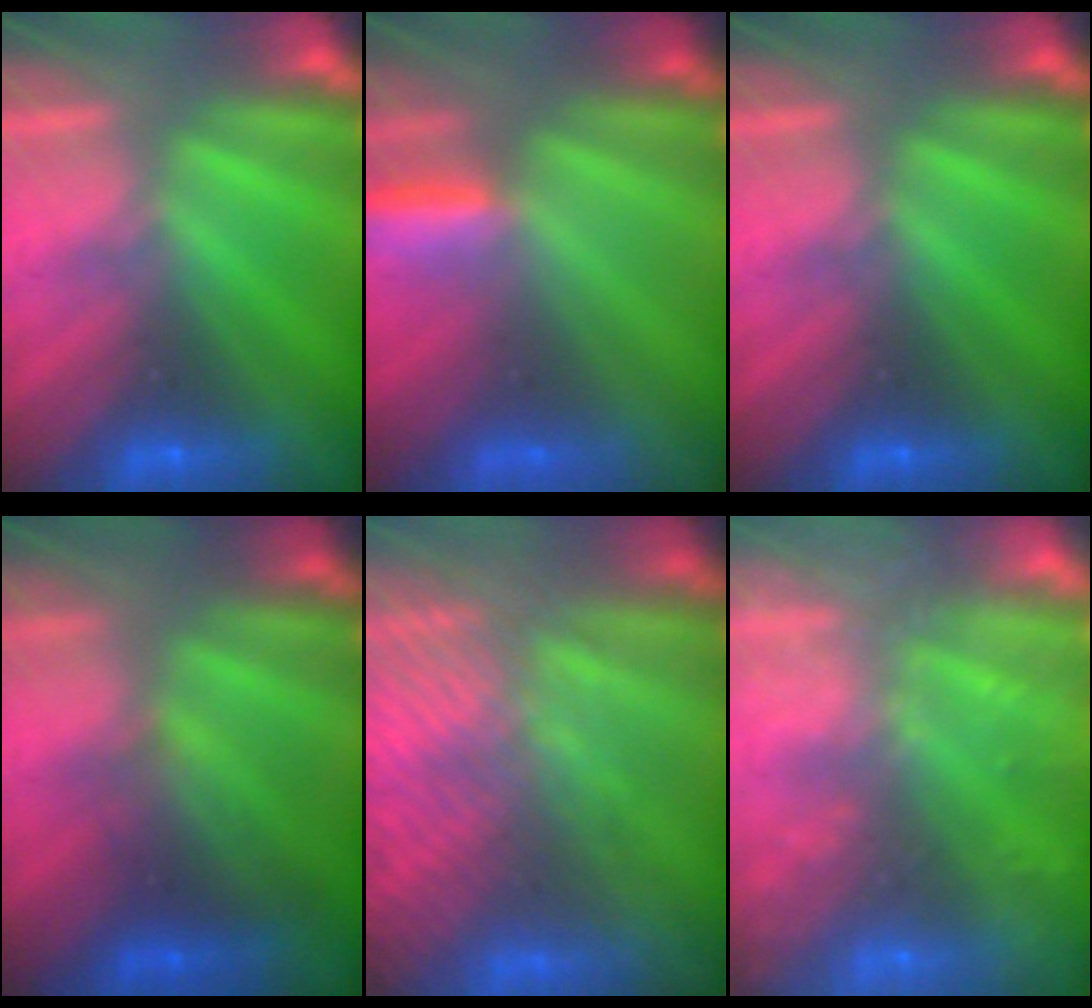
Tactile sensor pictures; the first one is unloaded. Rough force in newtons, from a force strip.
{"total": 2.7}
{"total": 0.0}
{"total": 2.0}
{"total": 6.7}
{"total": 8.3}